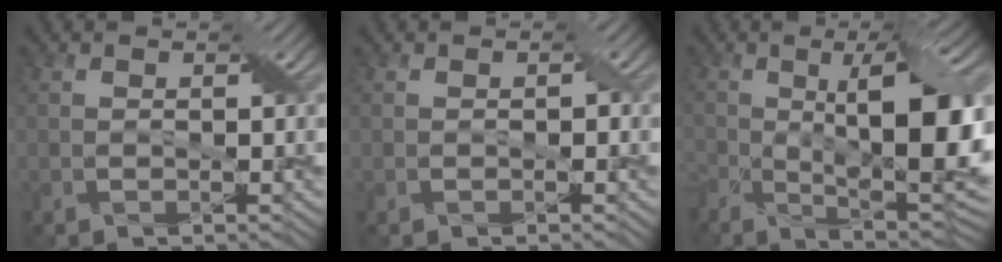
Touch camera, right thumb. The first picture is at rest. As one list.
[{"total": 0.5, "force": [-0.1, 0.3, 0.4], "torque": [-0.005, 0.000, -0.001]}, {"total": 14.6, "force": [-0.8, 4.9, 13.7], "torque": [-0.215, -0.003, -0.007]}]